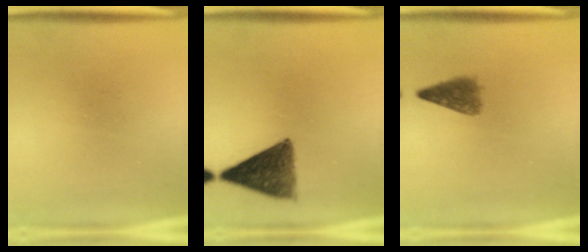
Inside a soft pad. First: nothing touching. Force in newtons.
{"total": 9.3}
{"total": 3.8}